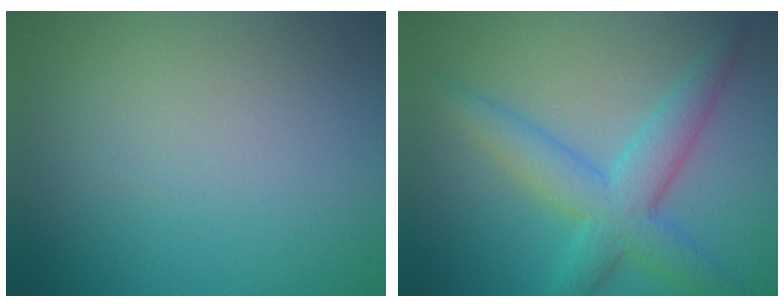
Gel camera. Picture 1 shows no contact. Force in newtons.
{"total": 5.0, "press": 5.0, "slide": 0.2}